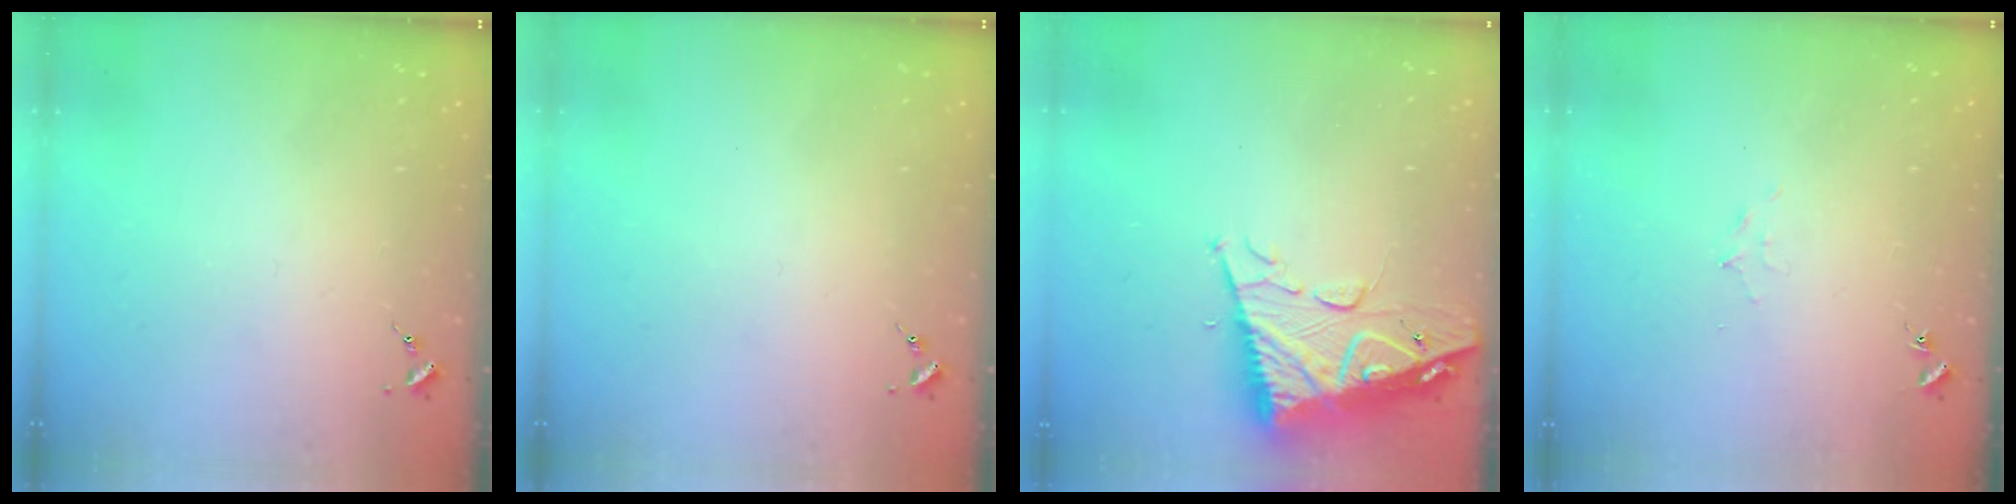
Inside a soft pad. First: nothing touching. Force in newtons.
{"total": 0.0}
{"total": 13.5, "press": 13.5, "slide": 1.3}
{"total": 5.8, "press": 5.8, "slide": 0.6}